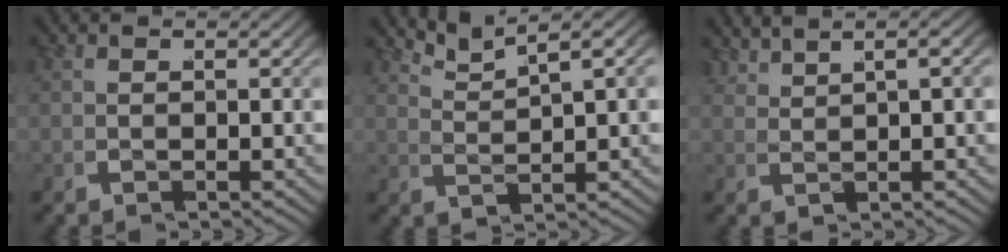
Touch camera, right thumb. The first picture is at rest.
{"total": 3.8, "force": [3.0, 0.7, 2.2], "torque": [-0.021, 0.014, 0.047]}
{"total": 3.1, "force": [2.2, 0.7, 2.1], "torque": [-0.017, 0.019, 0.031]}